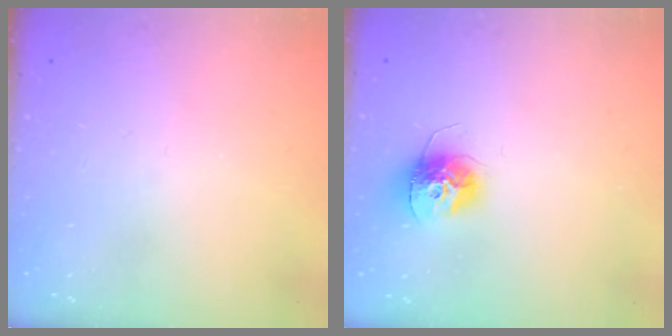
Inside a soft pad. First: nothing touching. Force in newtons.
{"total": 12.3, "press": 12.3, "slide": 1.0}